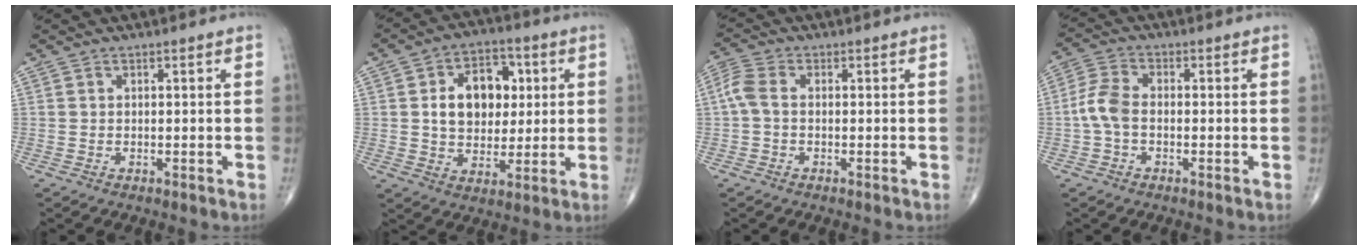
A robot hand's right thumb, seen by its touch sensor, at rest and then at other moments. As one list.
[{"total": 13.0, "force": [2.3, 9.2, 8.9], "torque": [-0.098, 0.006, 0.038]}, {"total": 4.1, "force": [-0.2, 2.4, 3.3], "torque": [-0.086, 0.012, -0.013]}, {"total": 5.4, "force": [-1.0, 3.1, 4.3], "torque": [-0.098, 0.017, -0.028]}]